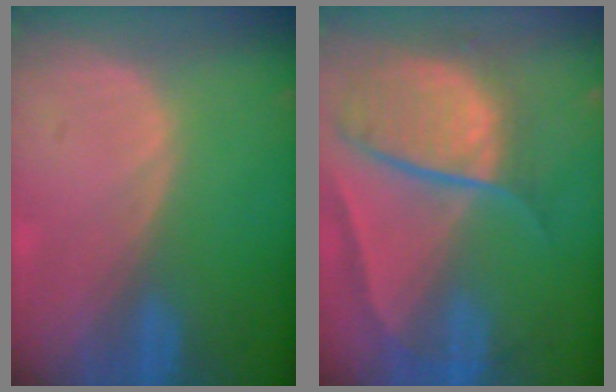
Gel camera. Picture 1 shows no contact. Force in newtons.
{"total": 10.7, "press": 8.9, "slide": 5.9}